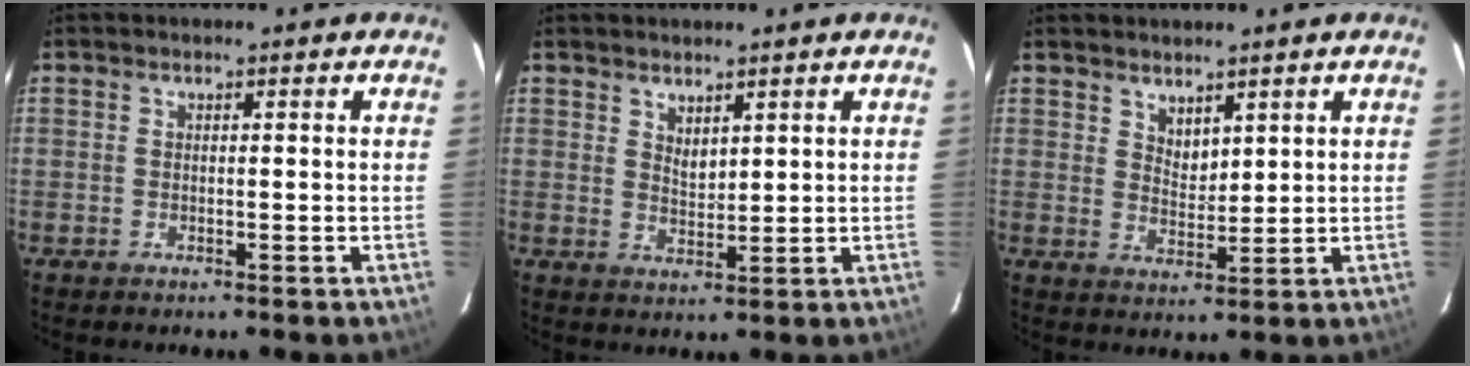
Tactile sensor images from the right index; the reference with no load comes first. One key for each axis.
{"total": 2.8, "fx": 2.1, "fy": 1.2, "fz": 1.4, "tx": -0.021, "ty": -0.004, "tz": 0.039}
{"total": 3.5, "fx": 2.8, "fy": 1.7, "fz": 1.3, "tx": -0.016, "ty": 0.000, "tz": 0.052}